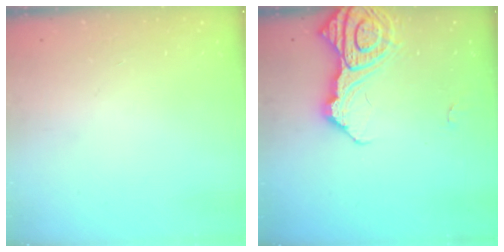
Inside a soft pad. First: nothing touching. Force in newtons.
{"total": 15.3, "press": 15.2, "slide": 1.6}